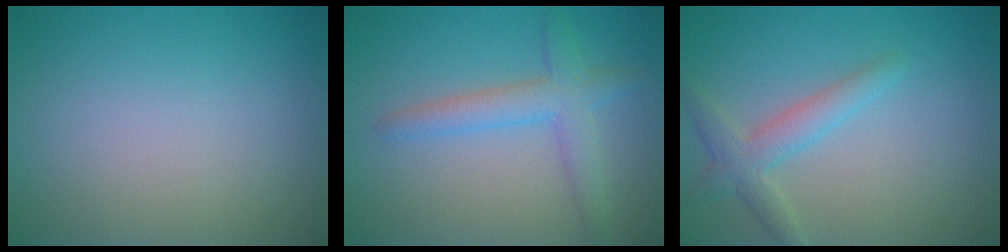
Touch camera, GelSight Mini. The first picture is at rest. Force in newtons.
{"total": 3.4, "press": 3.4, "slide": 0.2}
{"total": 2.9, "press": 2.9, "slide": 0.1}